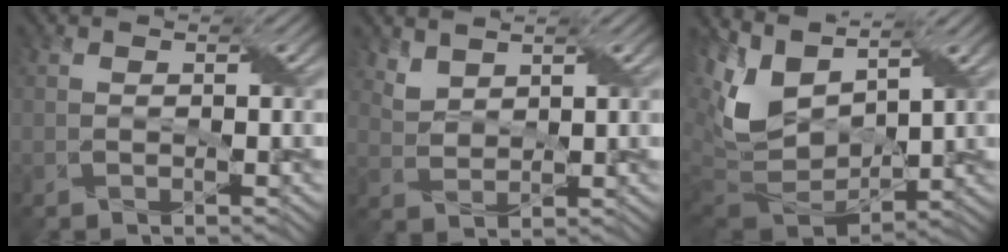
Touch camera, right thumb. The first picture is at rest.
{"total": 2.7, "force": [2.2, 1.3, 0.9], "torque": [-0.031, -0.003, 0.055]}
{"total": 12.2, "force": [4.2, 7.2, 8.9], "torque": [-0.226, 0.004, 0.080]}